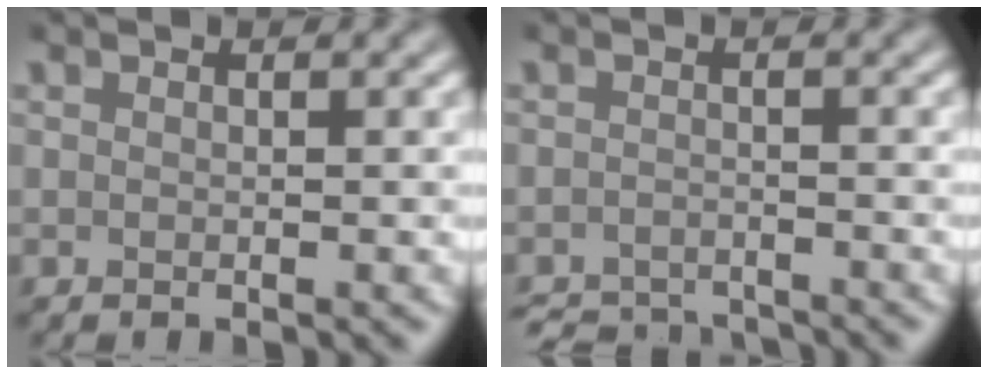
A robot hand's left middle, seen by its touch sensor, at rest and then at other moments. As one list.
[{"total": 3.8, "force": [-3.7, 0.6, 0.7], "torque": [-0.009, -0.008, -0.064]}]